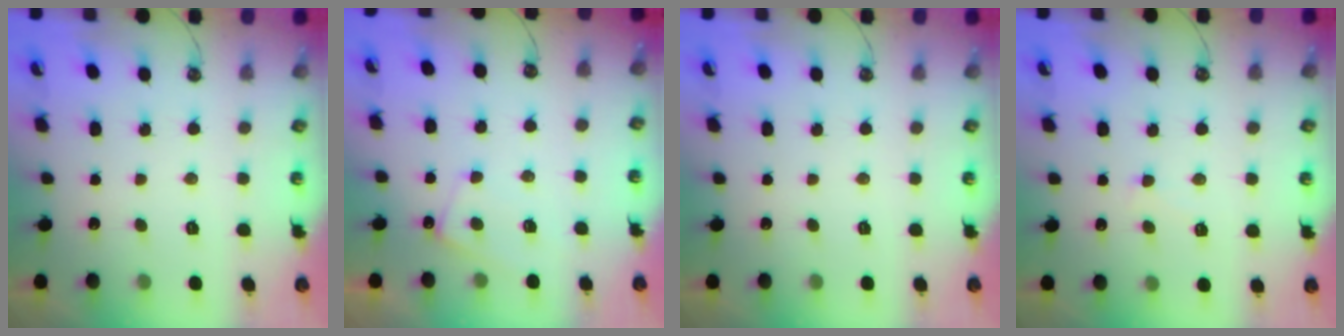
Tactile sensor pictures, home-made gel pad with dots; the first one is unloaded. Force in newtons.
{"total": 3.8, "press": 3.8, "slide": 0.5}
{"total": 0.0}
{"total": 1.8, "press": 1.7, "slide": 0.5}